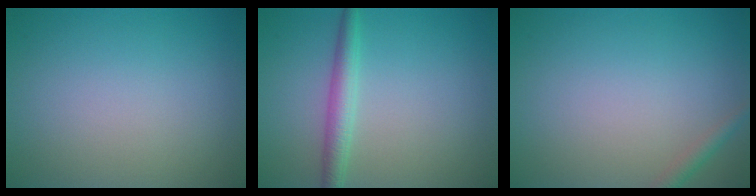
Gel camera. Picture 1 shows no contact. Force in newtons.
{"total": 2.5, "press": 2.5, "slide": 0.1}
{"total": 1.2, "press": 1.2, "slide": 0.0}